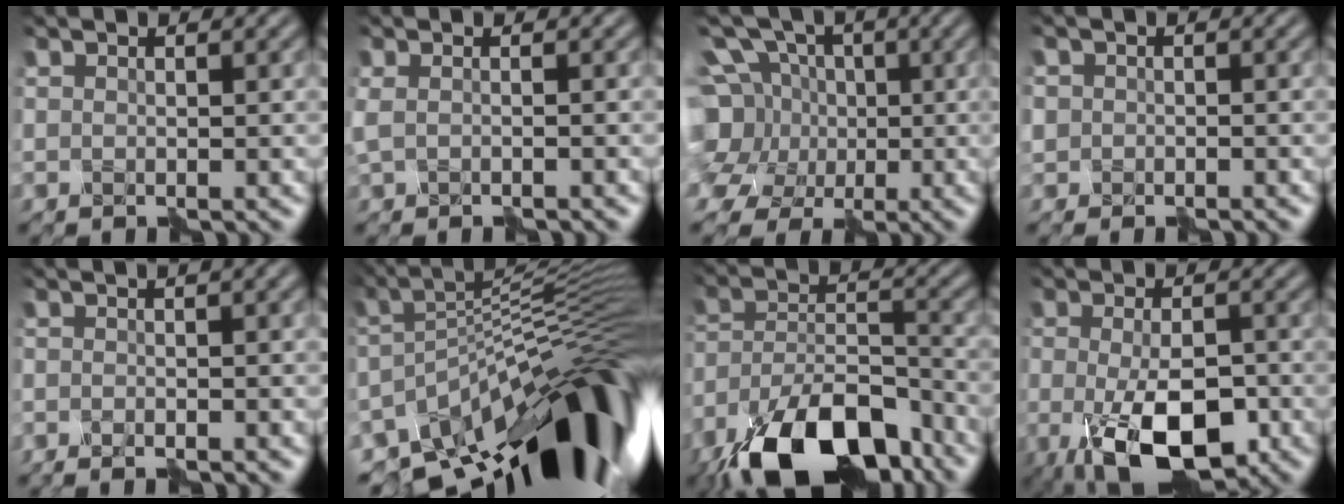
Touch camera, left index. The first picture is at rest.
{"total": 1.3, "force": [-0.7, 0.6, 1.0], "torque": [-0.021, -0.004, -0.013]}
{"total": 10.8, "force": [-0.4, 9.6, 4.8], "torque": [-0.127, 0.022, -0.044]}
{"total": 1.4, "force": [-0.8, 1.2, -0.2], "torque": [0.012, -0.003, -0.019]}
{"total": 3.2, "force": [-0.7, 1.1, 2.9], "torque": [-0.015, 0.010, -0.021]}
{"total": 15.1, "force": [-8.9, 4.9, 11.1], "torque": [-0.159, 0.016, -0.162]}
{"total": 14.3, "force": [-10.5, 5.4, 8.1], "torque": [-0.156, -0.008, -0.188]}
{"total": 8.5, "force": [-3.5, 3.6, 6.9], "torque": [-0.124, -0.013, -0.060]}